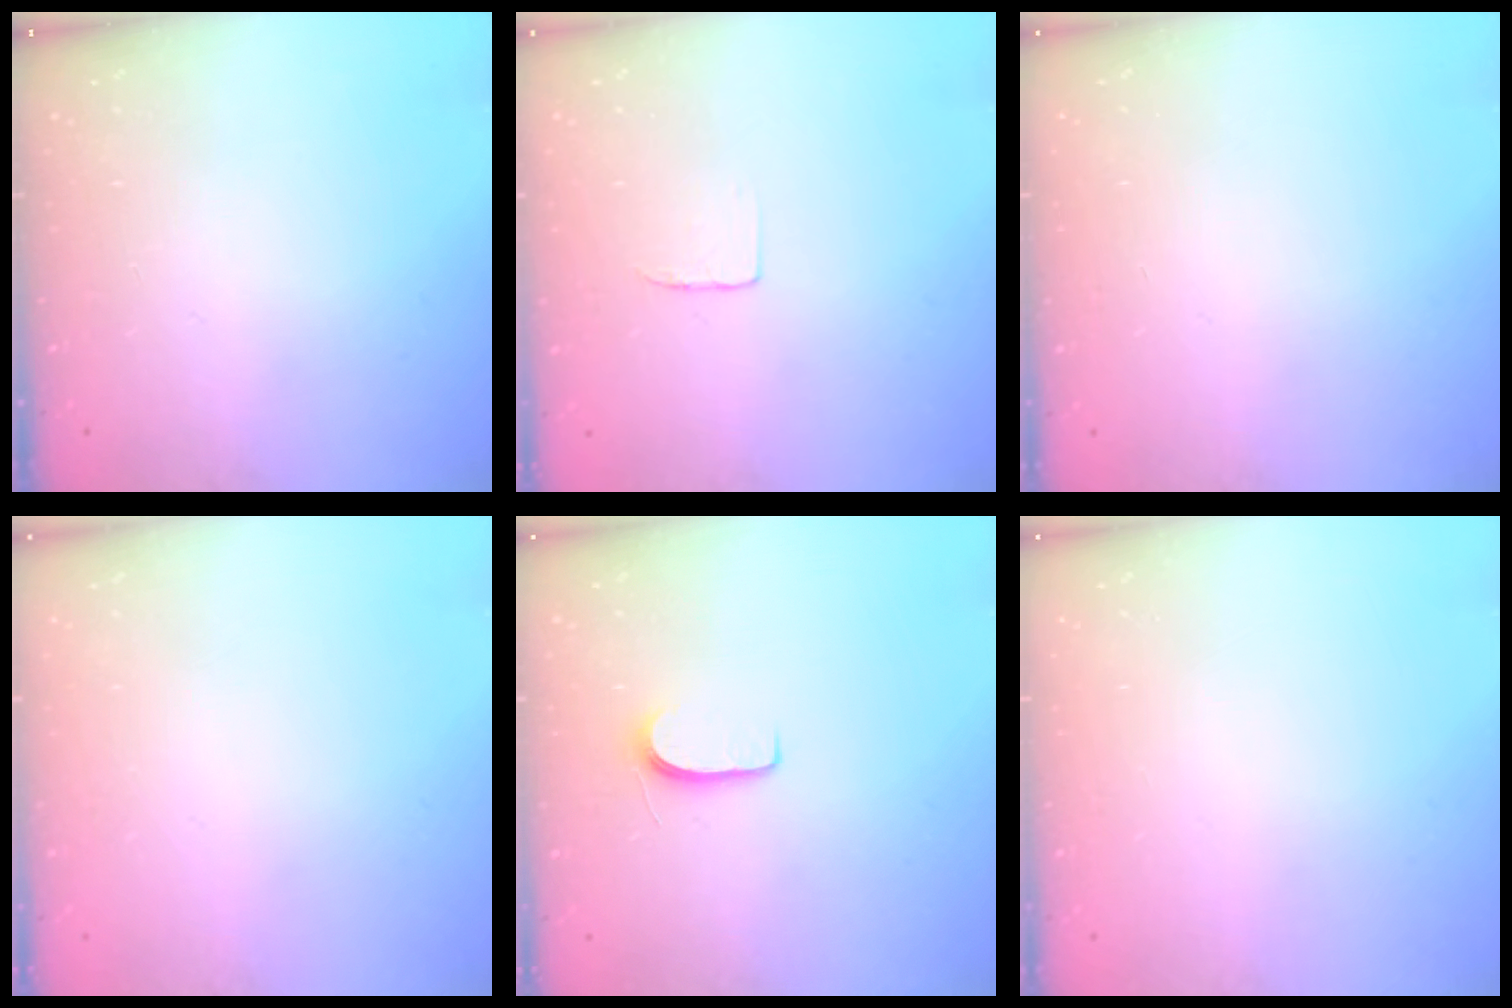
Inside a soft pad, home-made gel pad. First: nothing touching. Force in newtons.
{"total": 3.4, "press": 3.4, "slide": 0.3}
{"total": 0.0}
{"total": 0.0}
{"total": 5.4, "press": 5.4, "slide": 0.6}
{"total": 0.0}